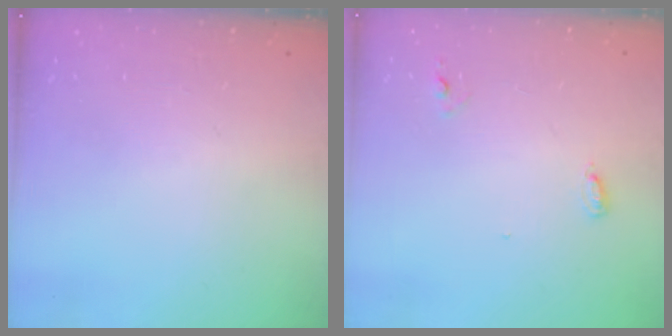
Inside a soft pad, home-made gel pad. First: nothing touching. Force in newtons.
{"total": 5.0, "press": 5.0, "slide": 0.4}